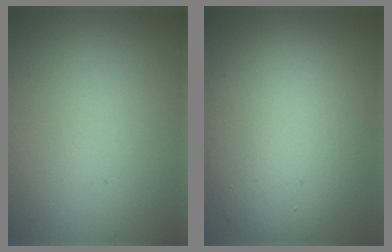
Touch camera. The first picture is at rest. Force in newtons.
{"total": 13.1, "press": 13.0, "slide": 0.6}